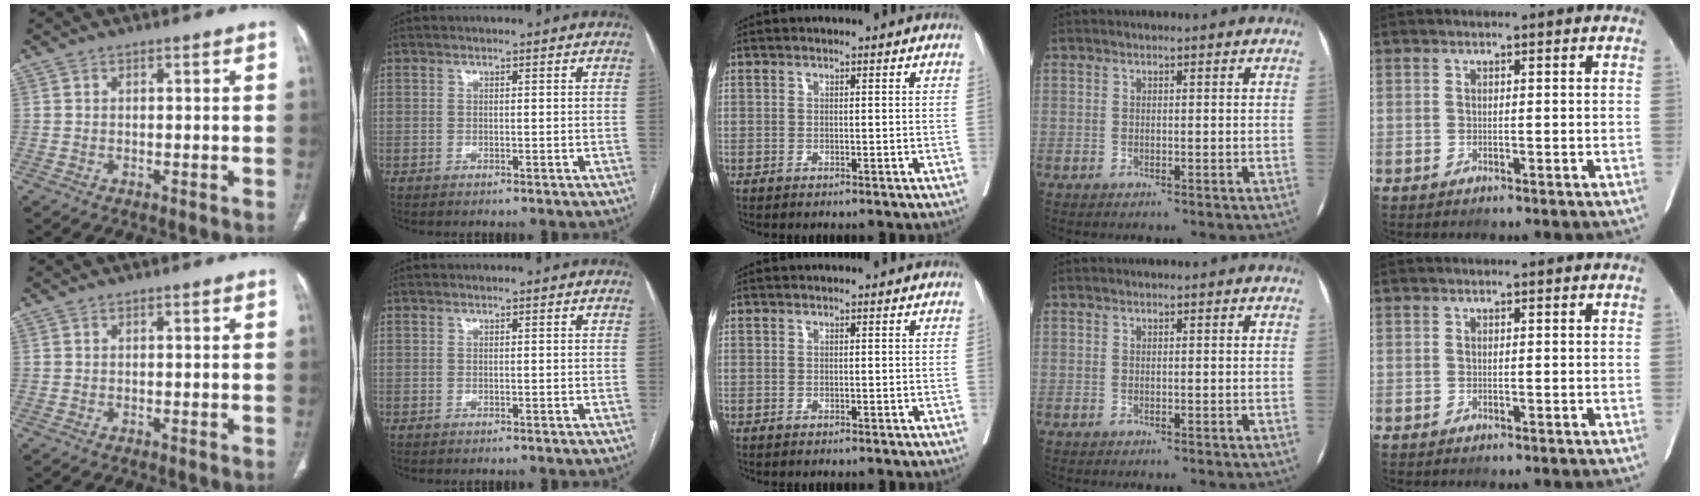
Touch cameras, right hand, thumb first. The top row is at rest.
{}